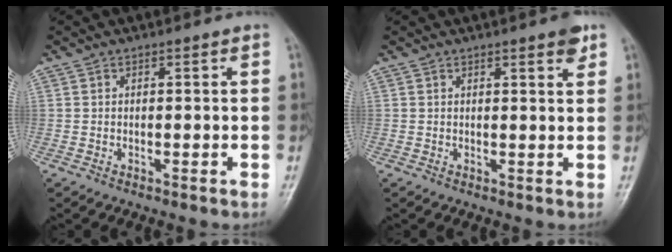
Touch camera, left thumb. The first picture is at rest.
{"total": 2.8, "force": [1.8, 0.6, 2.1], "torque": [-0.023, -0.008, 0.020]}